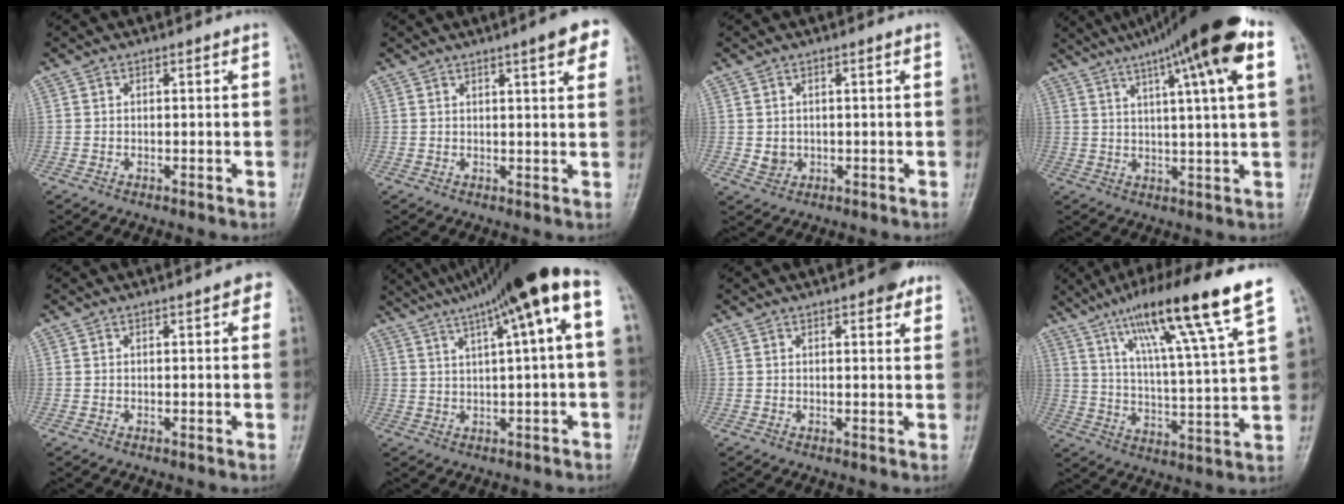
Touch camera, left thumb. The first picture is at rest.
{"total": 7.1, "force": [3.9, 1.3, 5.8], "torque": [-0.059, -0.005, 0.045]}
{"total": 2.3, "force": [0.1, 2.0, 1.0], "torque": [-0.010, -0.001, 0.007]}
{"total": 18.9, "force": [9.5, 2.1, 16.2], "torque": [-0.250, 0.010, 0.134]}
{"total": 2.8, "force": [1.2, 0.9, 2.4], "torque": [-0.019, 0.003, 0.008]}
{"total": 15.9, "force": [6.7, 1.8, 14.3], "torque": [-0.223, 0.035, 0.102]}
{"total": 4.1, "force": [2.5, 1.5, 2.8], "torque": [-0.026, -0.007, 0.027]}
{"total": 18.3, "force": [11.0, 1.7, 14.5], "torque": [-0.229, -0.040, 0.182]}